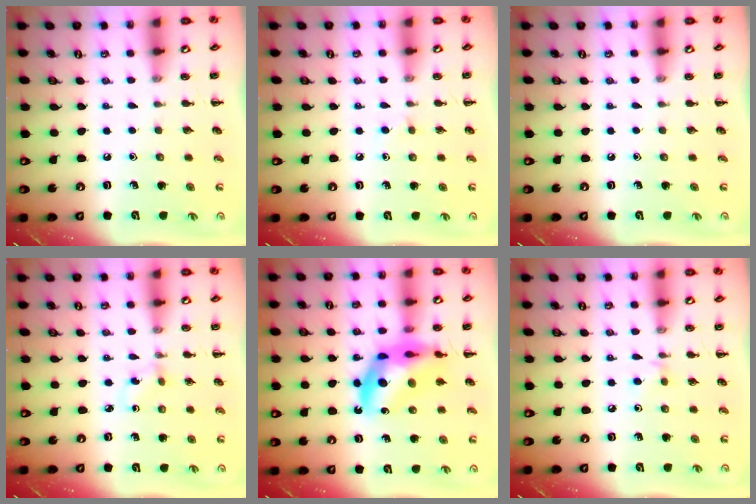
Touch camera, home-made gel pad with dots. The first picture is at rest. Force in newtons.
{"total": 1.7, "press": 1.5, "slide": 0.9}
{"total": 0.0}
{"total": 1.4, "press": 1.2, "slide": 0.7}
{"total": 14.4, "press": 13.8, "slide": 4.1}
{"total": 2.8, "press": 2.6, "slide": 1.1}